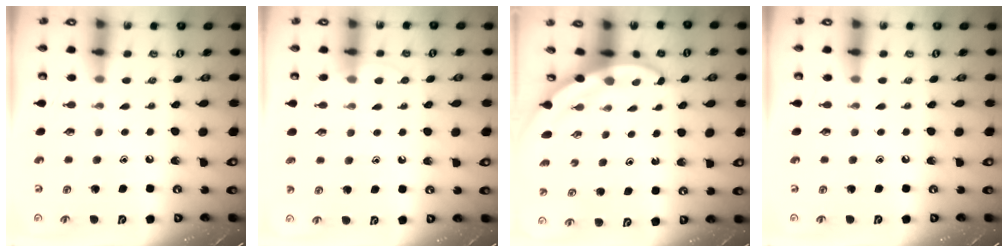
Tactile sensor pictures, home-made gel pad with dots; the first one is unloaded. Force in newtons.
{"total": 3.9, "press": 3.9, "slide": 0.3}
{"total": 3.8, "press": 3.8, "slide": 0.1}
{"total": 0.0}